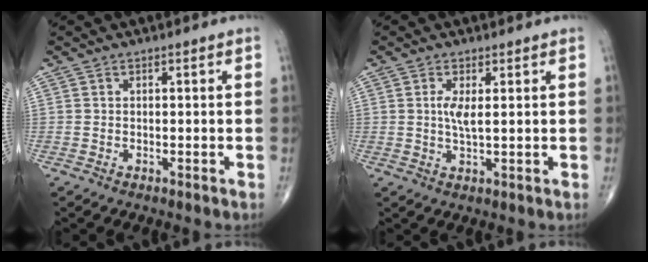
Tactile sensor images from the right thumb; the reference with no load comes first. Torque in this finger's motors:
{"motor_torque": [0.28, 0.44, -0.08, -0.34, 0.04]}